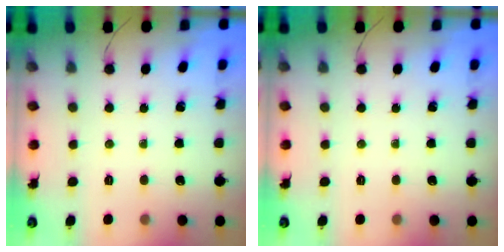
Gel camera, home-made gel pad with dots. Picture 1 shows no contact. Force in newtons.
{"total": 0.0}